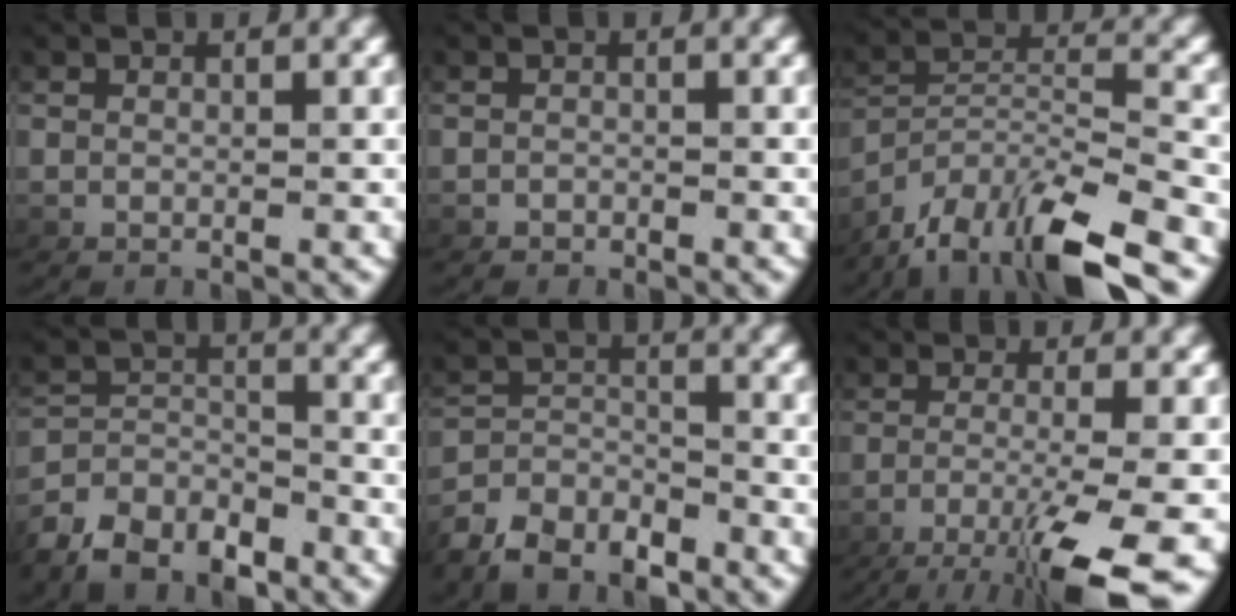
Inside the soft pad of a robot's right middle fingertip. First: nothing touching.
{"total": 0.9, "force": [-0.8, -0.3, -0.3], "torque": [0.006, -0.005, -0.011]}
{"total": 10.1, "force": [-5.4, 4.8, 7.0], "torque": [-0.123, -0.021, -0.077]}
{"total": 5.2, "force": [-4.1, 2.5, 2.0], "torque": [-0.033, -0.008, -0.068]}
{"total": 4.6, "force": [-3.8, 2.1, 1.7], "torque": [-0.026, -0.004, -0.065]}
{"total": 8.2, "force": [-3.6, 2.3, 7.1], "torque": [-0.114, -0.025, -0.039]}